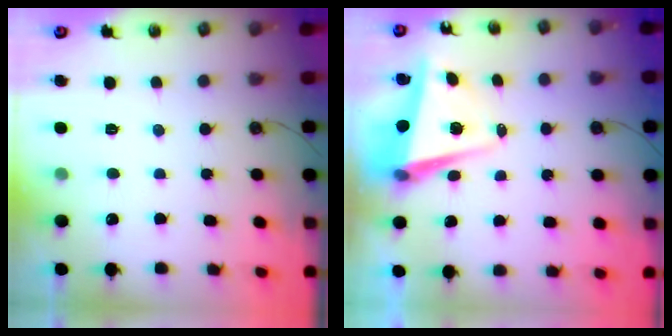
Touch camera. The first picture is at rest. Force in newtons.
{"total": 6.1, "press": 6.0, "slide": 1.3}